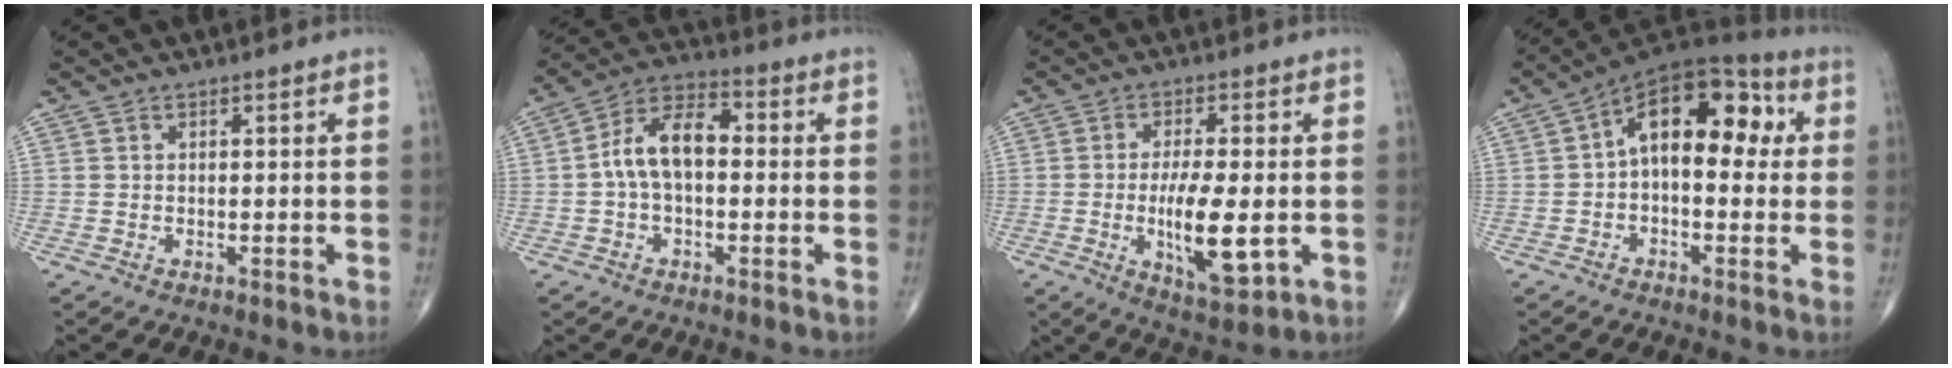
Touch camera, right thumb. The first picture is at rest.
{"total": 10.1, "force": [-0.1, 5.8, 8.2], "torque": [-0.143, 0.036, -0.012]}
{"total": 11.5, "force": [-1.8, 3.8, 10.8], "torque": [-0.183, -0.015, -0.022]}
{"total": 15.0, "force": [2.0, 8.6, 12.2], "torque": [-0.139, 0.045, 0.018]}